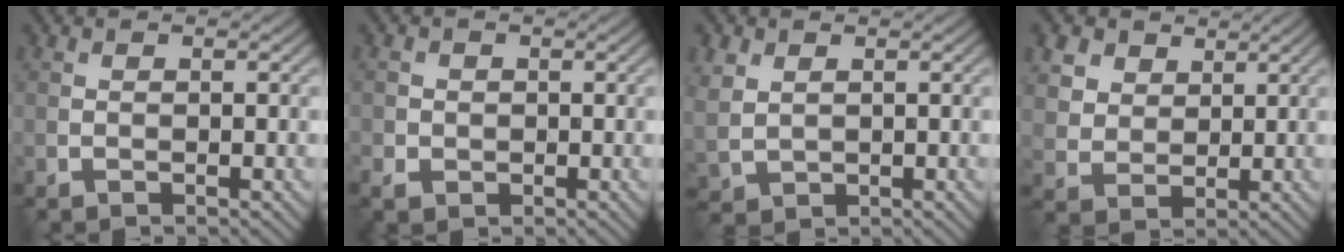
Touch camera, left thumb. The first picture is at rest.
{"total": 2.2, "force": [-0.5, 2.1, 0.5], "torque": [-0.011, -0.004, -0.009]}
{"total": 3.5, "force": [1.3, 2.6, 1.8], "torque": [-0.063, -0.001, 0.032]}
{"total": 6.2, "force": [3.7, 4.3, 2.5], "torque": [-0.096, -0.006, 0.082]}